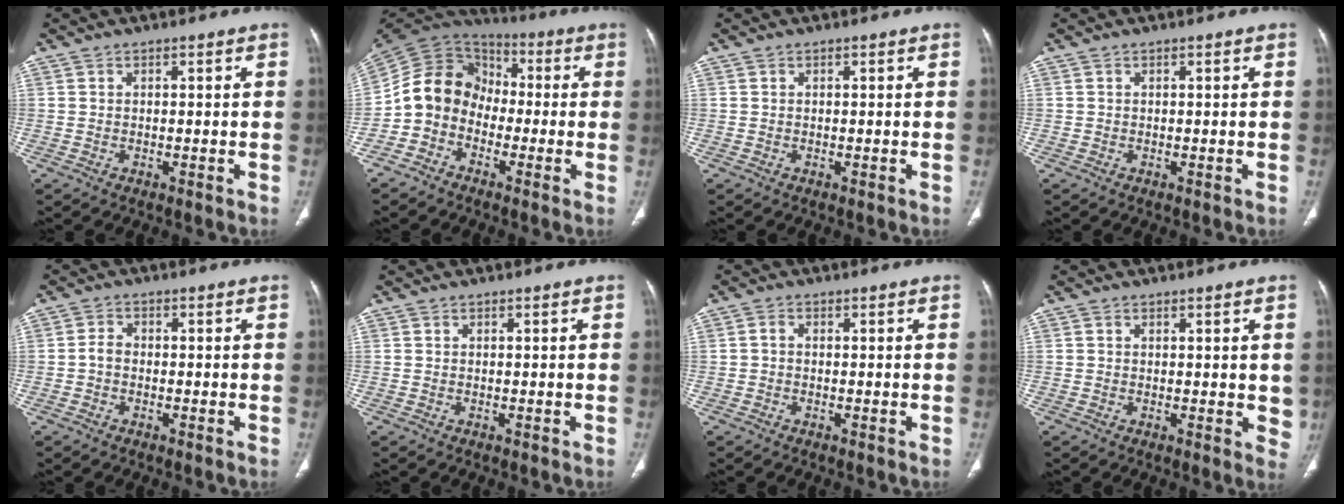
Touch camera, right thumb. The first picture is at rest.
{"total": 12.1, "force": [-3.2, 10.2, 5.8], "torque": [-0.096, 0.061, -0.075]}
{"total": 0.0}
{"total": 0.0}
{"total": 2.1, "force": [-0.6, 1.5, 1.3], "torque": [-0.019, 0.007, -0.017]}
{"total": 0.0}
{"total": 1.0, "force": [-0.2, 0.8, 0.7], "torque": [-0.011, 0.001, -0.007]}
{"total": 3.6, "force": [0.3, 1.7, 3.1], "torque": [-0.020, -0.008, 0.003]}